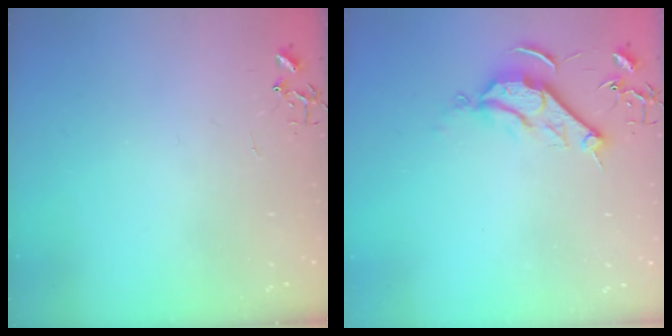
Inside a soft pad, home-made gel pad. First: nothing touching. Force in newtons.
{"total": 9.1, "press": 9.1, "slide": 0.1}